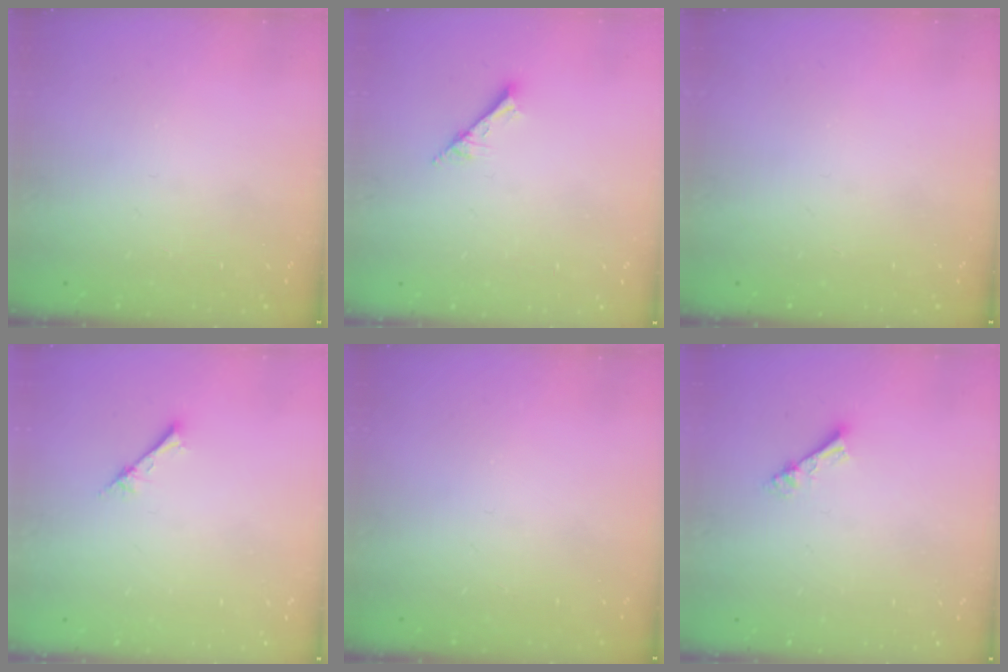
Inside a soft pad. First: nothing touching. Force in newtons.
{"total": 2.0, "press": 2.0, "slide": 0.1}
{"total": 0.0}
{"total": 2.7, "press": 2.6, "slide": 0.3}
{"total": 0.0}
{"total": 4.3, "press": 4.3, "slide": 0.2}